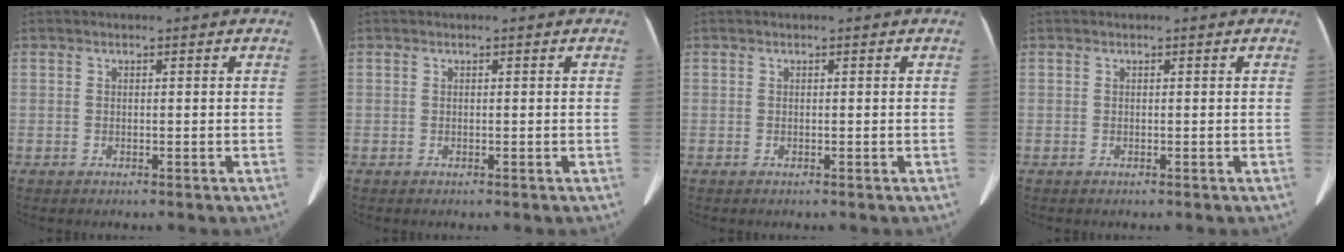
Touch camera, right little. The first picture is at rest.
{"total": 0.0}
{"total": 0.0}
{"total": 0.0}